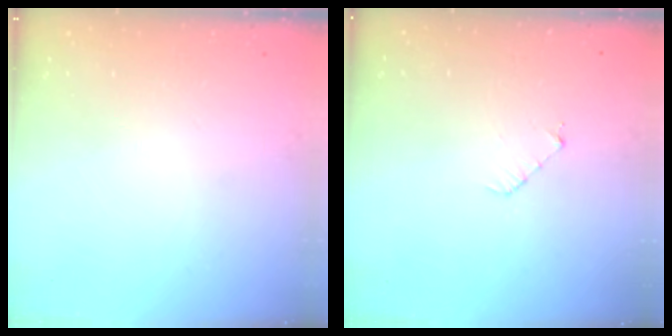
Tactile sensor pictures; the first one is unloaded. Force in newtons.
{"total": 3.4, "press": 3.4, "slide": 0.3}